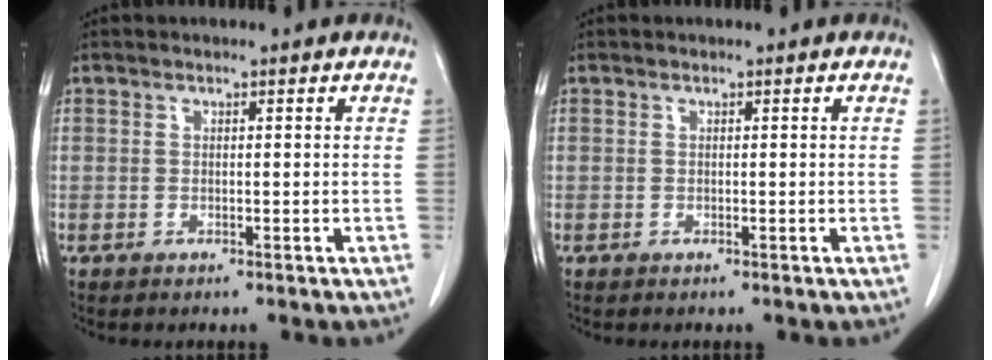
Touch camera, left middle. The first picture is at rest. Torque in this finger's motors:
{"motor_torque": [0.00, 0.00, 0.00, 0.00]}